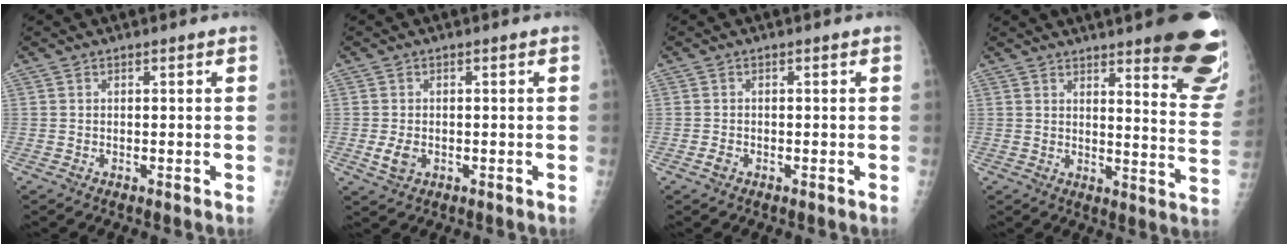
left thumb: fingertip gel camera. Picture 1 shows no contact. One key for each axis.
{"total": 2.9, "fx": -0.6, "fy": 2.0, "fz": 2.0, "tx": -0.041, "ty": -0.003, "tz": -0.009}
{"total": 1.0, "fx": -0.5, "fy": 0.7, "fz": 0.5, "tx": -0.012, "ty": 0.000, "tz": -0.011}
{"total": 20.1, "fx": 13.2, "fy": 3.9, "fz": 14.6, "tx": -0.155, "ty": -0.077, "tz": 0.155}